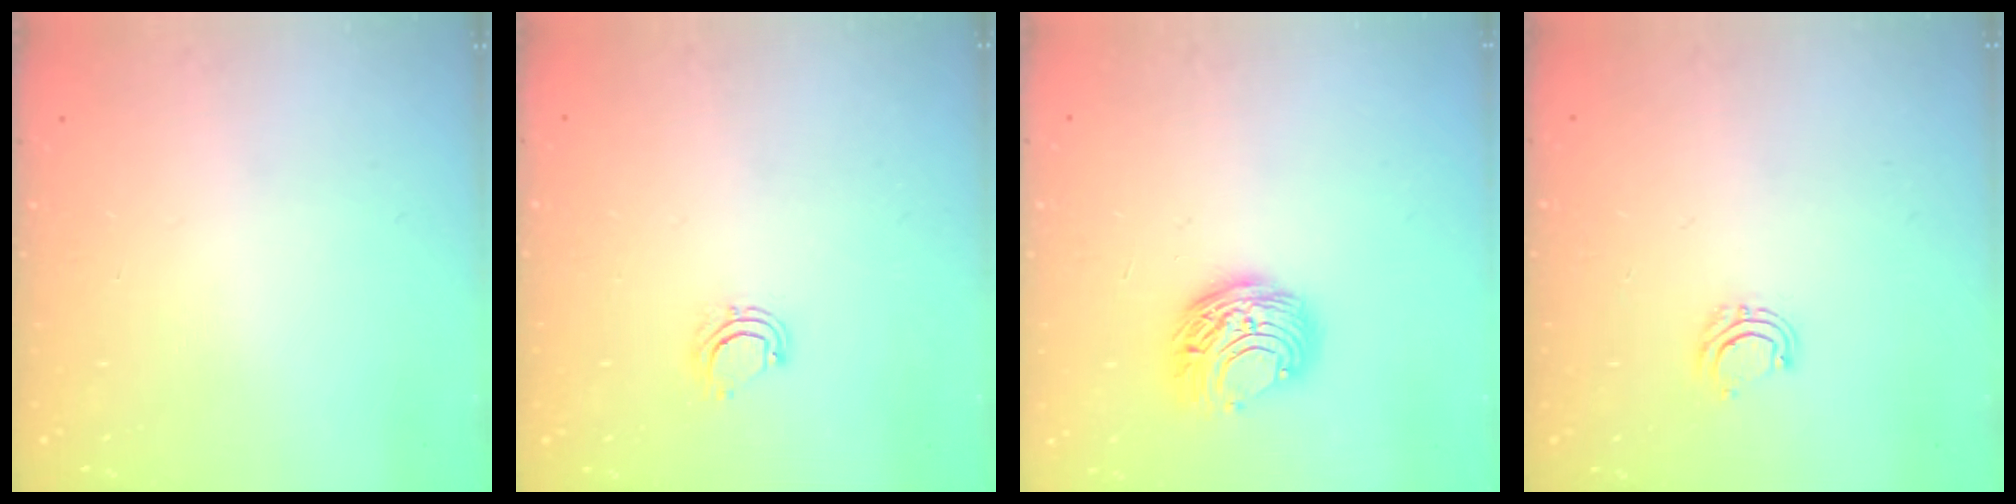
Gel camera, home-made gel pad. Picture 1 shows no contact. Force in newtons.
{"total": 5.4, "press": 5.4, "slide": 0.5}
{"total": 8.9, "press": 8.9, "slide": 0.5}
{"total": 4.7, "press": 4.7, "slide": 0.8}